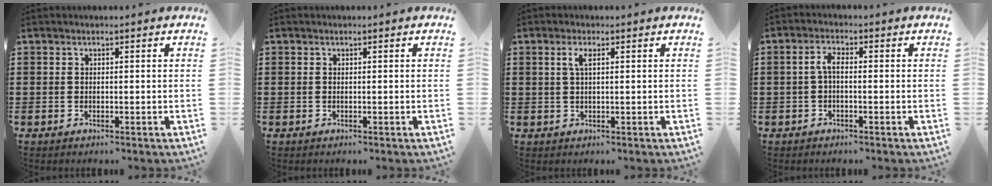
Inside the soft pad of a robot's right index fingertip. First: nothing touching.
{"total": 0.0}
{"total": 2.1, "force": [0.7, 0.6, 1.9], "torque": [-0.040, 0.005, 0.010]}
{"total": 2.6, "force": [-0.4, 0.9, 2.4], "torque": [-0.061, 0.000, -0.015]}